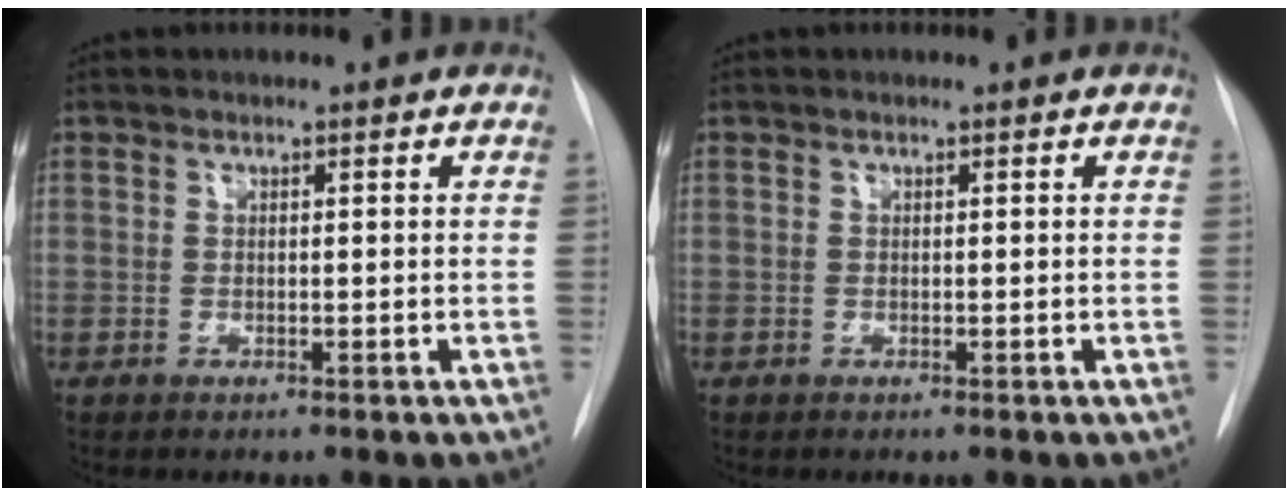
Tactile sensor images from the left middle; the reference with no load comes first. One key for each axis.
{"total": 0.0}